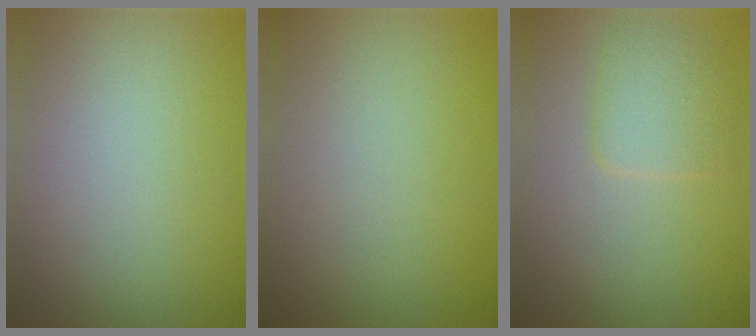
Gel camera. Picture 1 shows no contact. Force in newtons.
{"total": 0.0}
{"total": 2.5, "press": 2.5, "slide": 0.1}